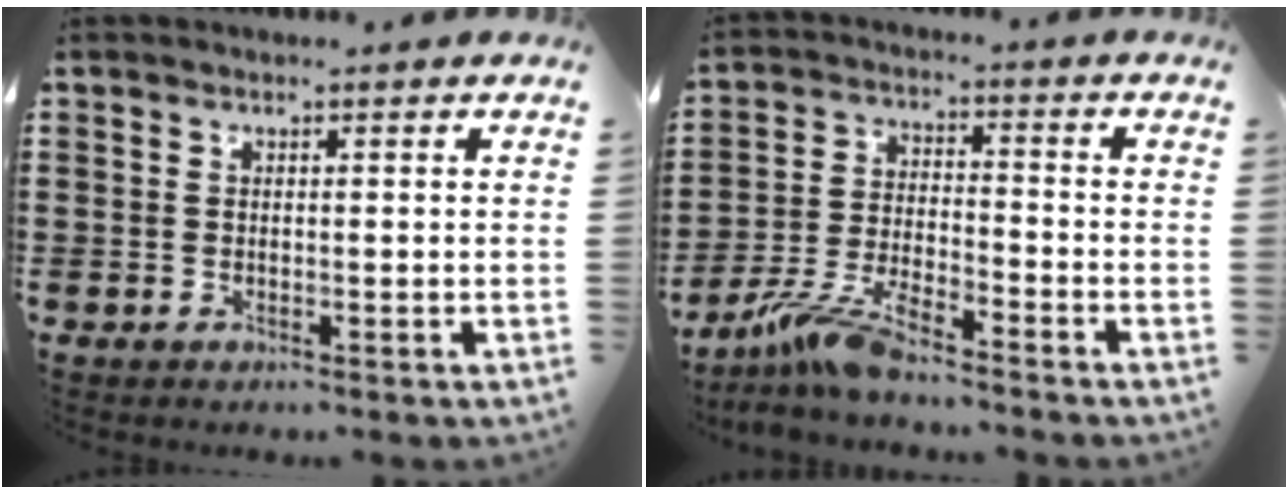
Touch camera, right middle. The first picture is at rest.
{"total": 7.7, "force": [-6.5, 0.6, 4.1], "torque": [-0.101, -0.013, -0.128]}